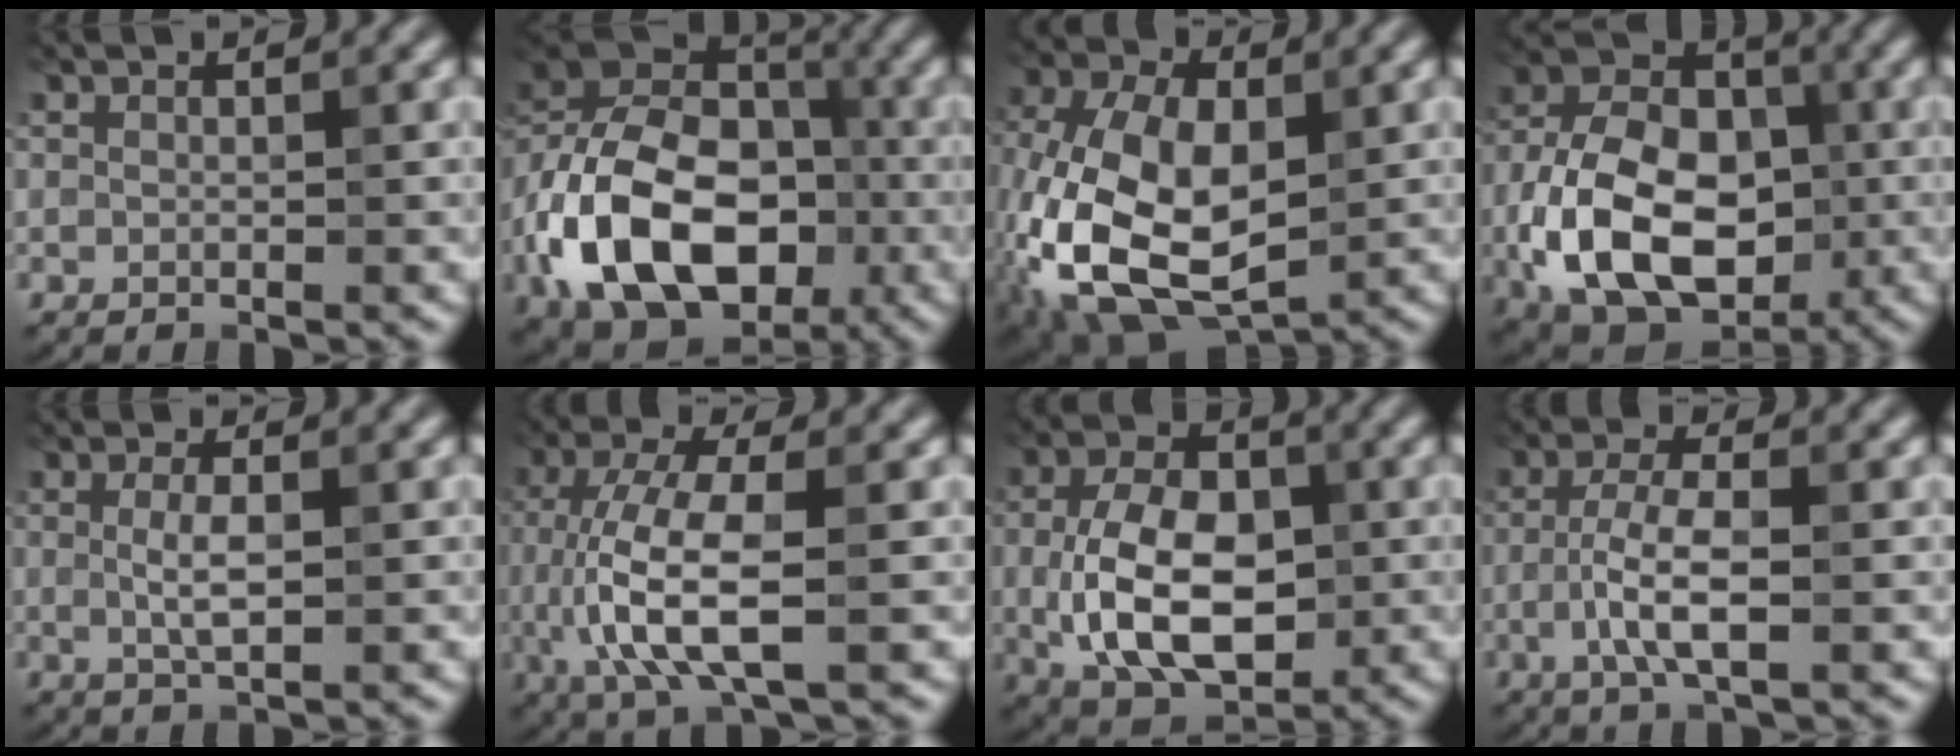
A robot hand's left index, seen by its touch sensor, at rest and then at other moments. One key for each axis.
{"total": 15.1, "fx": -5.0, "fy": 9.9, "fz": 10.3, "tx": -0.199, "ty": 0.003, "tz": -0.113}
{"total": 12.5, "fx": -2.3, "fy": 7.4, "fz": 9.8, "tx": -0.228, "ty": -0.005, "tz": -0.053}
{"total": 13.0, "fx": -3.3, "fy": 8.6, "fz": 9.1, "tx": -0.182, "ty": -0.013, "tz": -0.069}
{"total": 2.5, "fx": 0.2, "fy": 0.7, "fz": 2.4, "tx": -0.050, "ty": 0.001, "tz": 0.003}
{"total": 7.8, "fx": -0.9, "fy": 2.7, "fz": 7.3, "tx": -0.157, "ty": 0.000, "tz": -0.018}
{"total": 9.9, "fx": -0.8, "fy": 6.2, "fz": 7.7, "tx": -0.155, "ty": -0.009, "tz": -0.011}
{"total": 4.5, "fx": -1.1, "fy": 1.3, "fz": 4.2, "tx": -0.085, "ty": 0.005, "tz": -0.026}